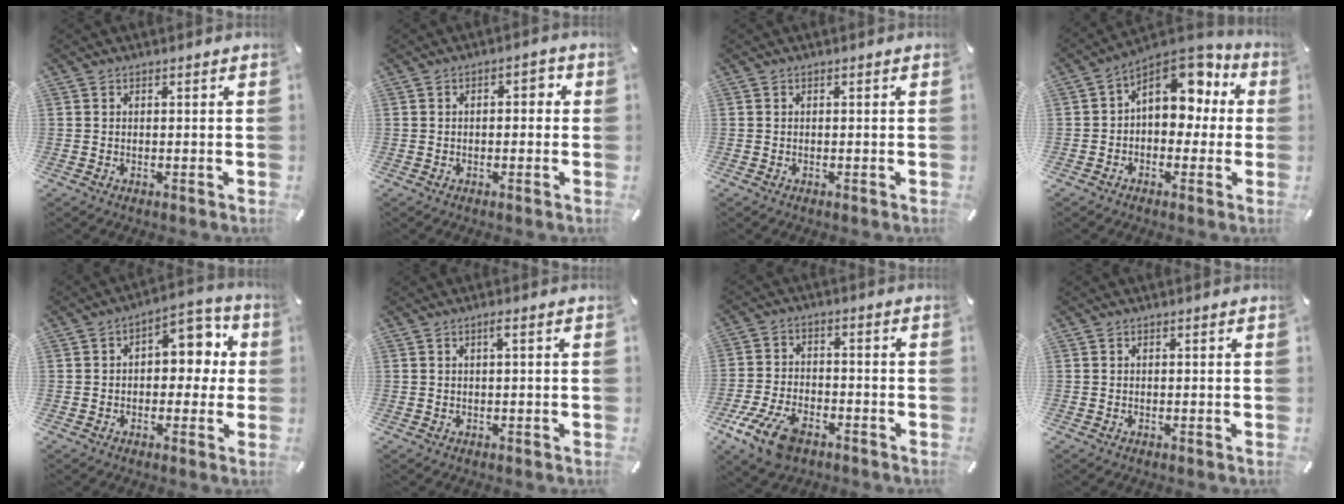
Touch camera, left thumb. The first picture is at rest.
{"total": 2.6, "force": [-0.7, 1.5, 2.0], "torque": [-0.033, 0.014, -0.019]}
{"total": 0.0}
{"total": 11.4, "force": [4.3, 8.2, 6.7], "torque": [-0.087, -0.034, 0.079]}
{"total": 9.0, "force": [1.4, 6.3, 6.3], "torque": [-0.061, -0.014, 0.015]}
{"total": 1.5, "force": [0.2, 0.1, 1.5], "torque": [-0.028, 0.000, 0.003]}
{"total": 10.9, "force": [-6.5, 5.8, 6.5], "torque": [-0.142, 0.027, -0.120]}
{"total": 0.0}